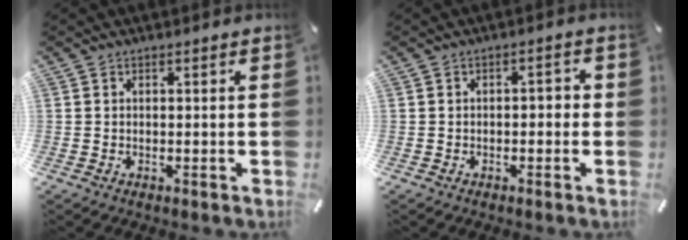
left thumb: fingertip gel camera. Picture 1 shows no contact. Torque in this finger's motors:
{"motor_torque": [-0.37, -0.07, 0.12, 0.17, 0.07]}